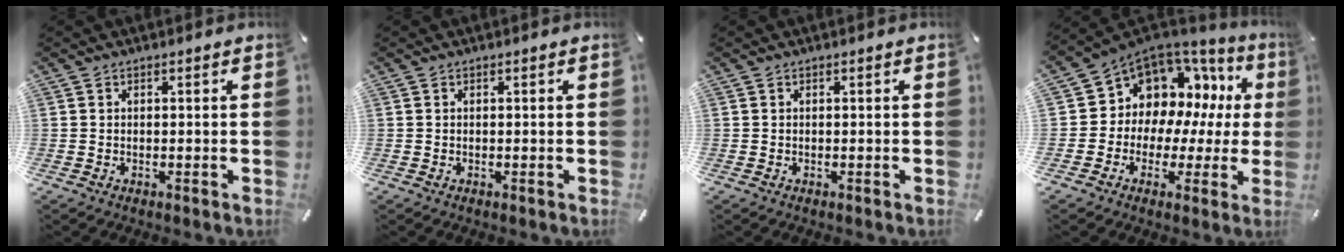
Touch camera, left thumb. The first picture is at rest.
{"total": 0.0}
{"total": 0.0}
{"total": 9.1, "force": [3.4, 8.1, 2.5], "torque": [-0.052, -0.050, 0.068]}